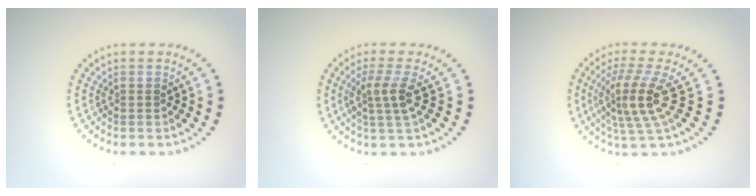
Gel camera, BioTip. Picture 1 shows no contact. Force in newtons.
{"total": 2.6, "press": 2.0, "slide": 1.7}
{"total": 4.2, "press": 3.1, "slide": 2.8}